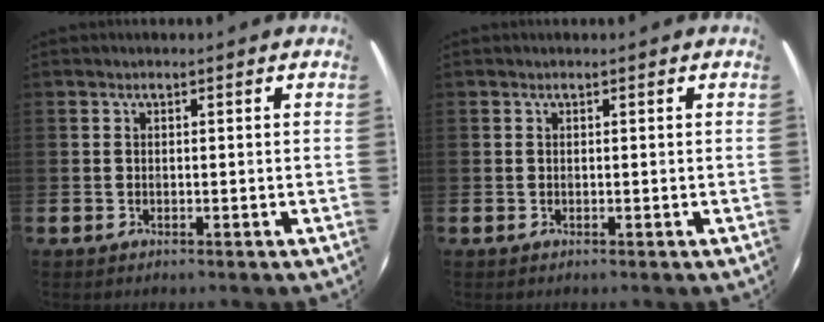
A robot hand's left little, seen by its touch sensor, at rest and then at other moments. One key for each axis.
{"total": 0.0}